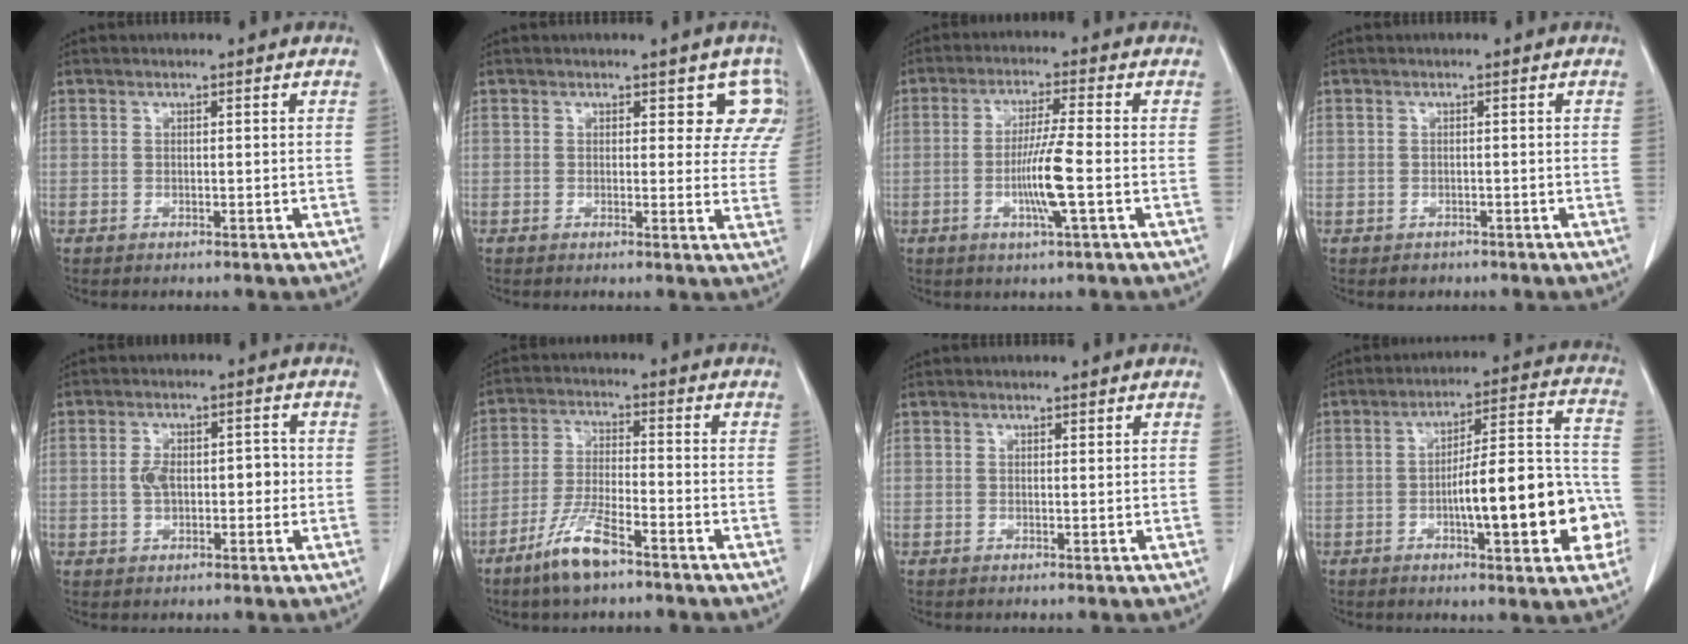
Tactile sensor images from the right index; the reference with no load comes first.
{"total": 5.7, "force": [3.2, 3.4, 3.2], "torque": [-0.004, -0.002, 0.021]}
{"total": 7.3, "force": [-1.8, -0.6, 7.1], "torque": [-0.134, -0.009, -0.035]}
{"total": 1.5, "force": [-0.8, 1.3, 0.0], "torque": [-0.005, 0.003, -0.010]}
{"total": 5.5, "force": [-0.2, 3.0, 4.6], "torque": [-0.082, 0.021, -0.002]}
{"total": 8.1, "force": [-5.5, 1.4, 5.8], "torque": [-0.120, -0.012, -0.106]}
{"total": 0.0}
{"total": 16.7, "force": [-4.4, 3.6, 15.7], "torque": [-0.213, 0.032, -0.058]}